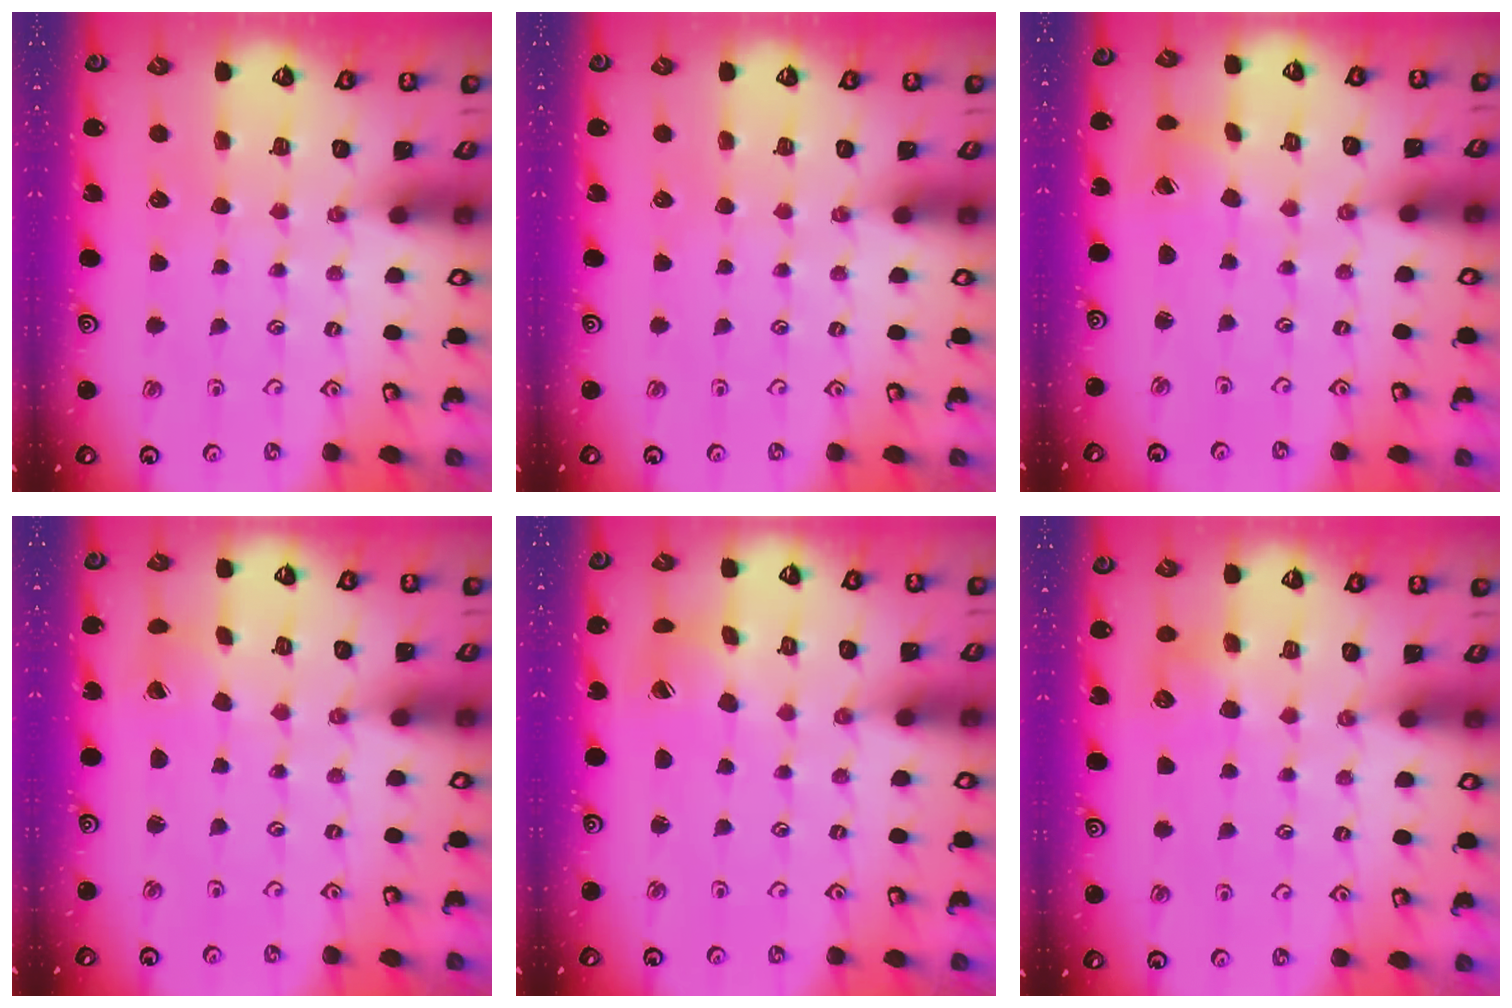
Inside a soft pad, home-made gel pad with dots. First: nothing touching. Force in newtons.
{"total": 0.0}
{"total": 2.2, "press": 2.2, "slide": 0.3}
{"total": 1.1, "press": 1.0, "slide": 0.1}
{"total": 5.5, "press": 5.5, "slide": 0.6}
{"total": 5.6, "press": 5.5, "slide": 0.7}